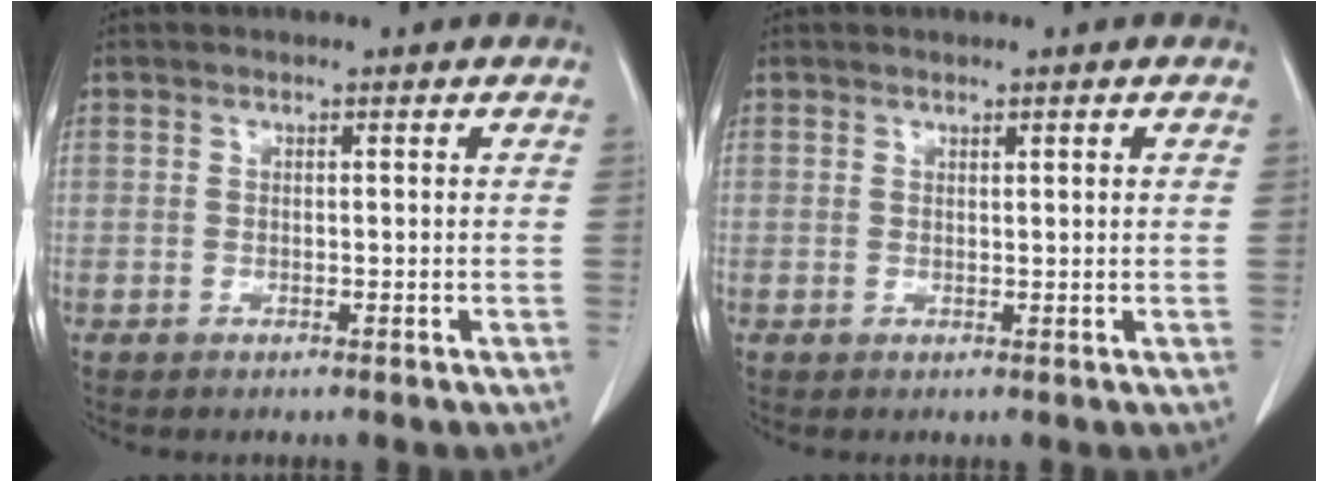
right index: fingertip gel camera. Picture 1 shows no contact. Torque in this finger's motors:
{"motor_torque": [-0.20, 0.11, 0.00, -0.01]}